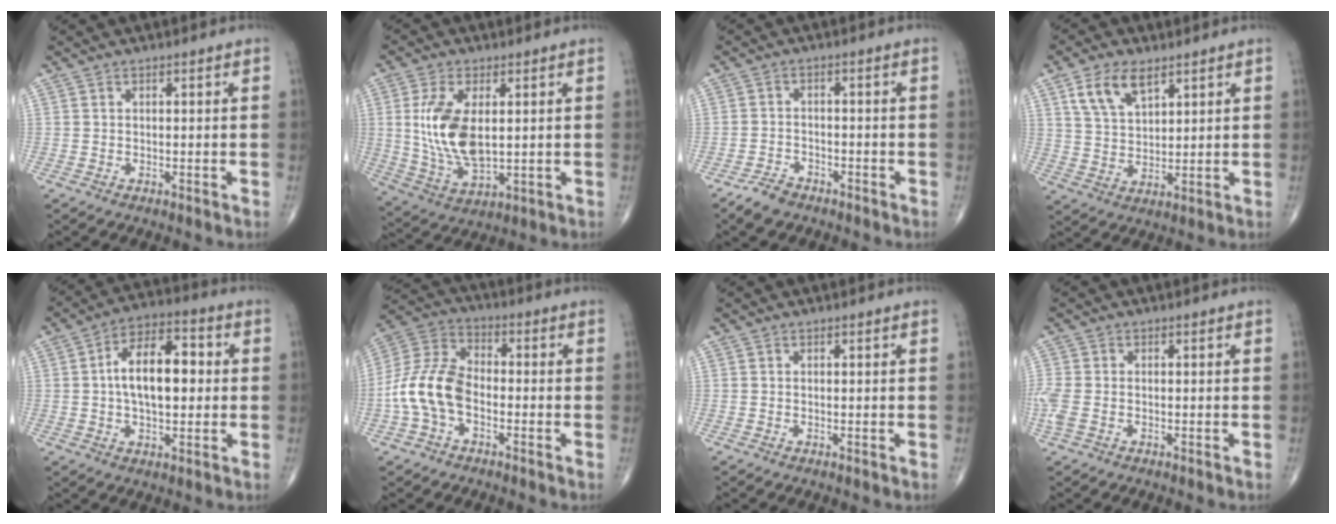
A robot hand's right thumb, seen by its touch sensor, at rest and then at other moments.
{"total": 12.5, "force": [1.8, 6.2, 10.7], "torque": [-0.212, -0.016, 0.045]}
{"total": 4.0, "force": [-3.2, 2.1, 1.3], "torque": [-0.027, 0.011, -0.057]}
{"total": 10.6, "force": [5.1, 7.1, 6.0], "torque": [-0.085, -0.015, 0.098]}
{"total": 13.3, "force": [0.9, 6.9, 11.3], "torque": [-0.171, 0.024, 0.006]}
{"total": 11.9, "force": [-3.0, 7.5, 8.7], "torque": [-0.176, 0.037, -0.067]}
{"total": 0.0}
{"total": 4.3, "force": [-1.0, 2.7, 3.2], "torque": [-0.100, 0.000, -0.018]}